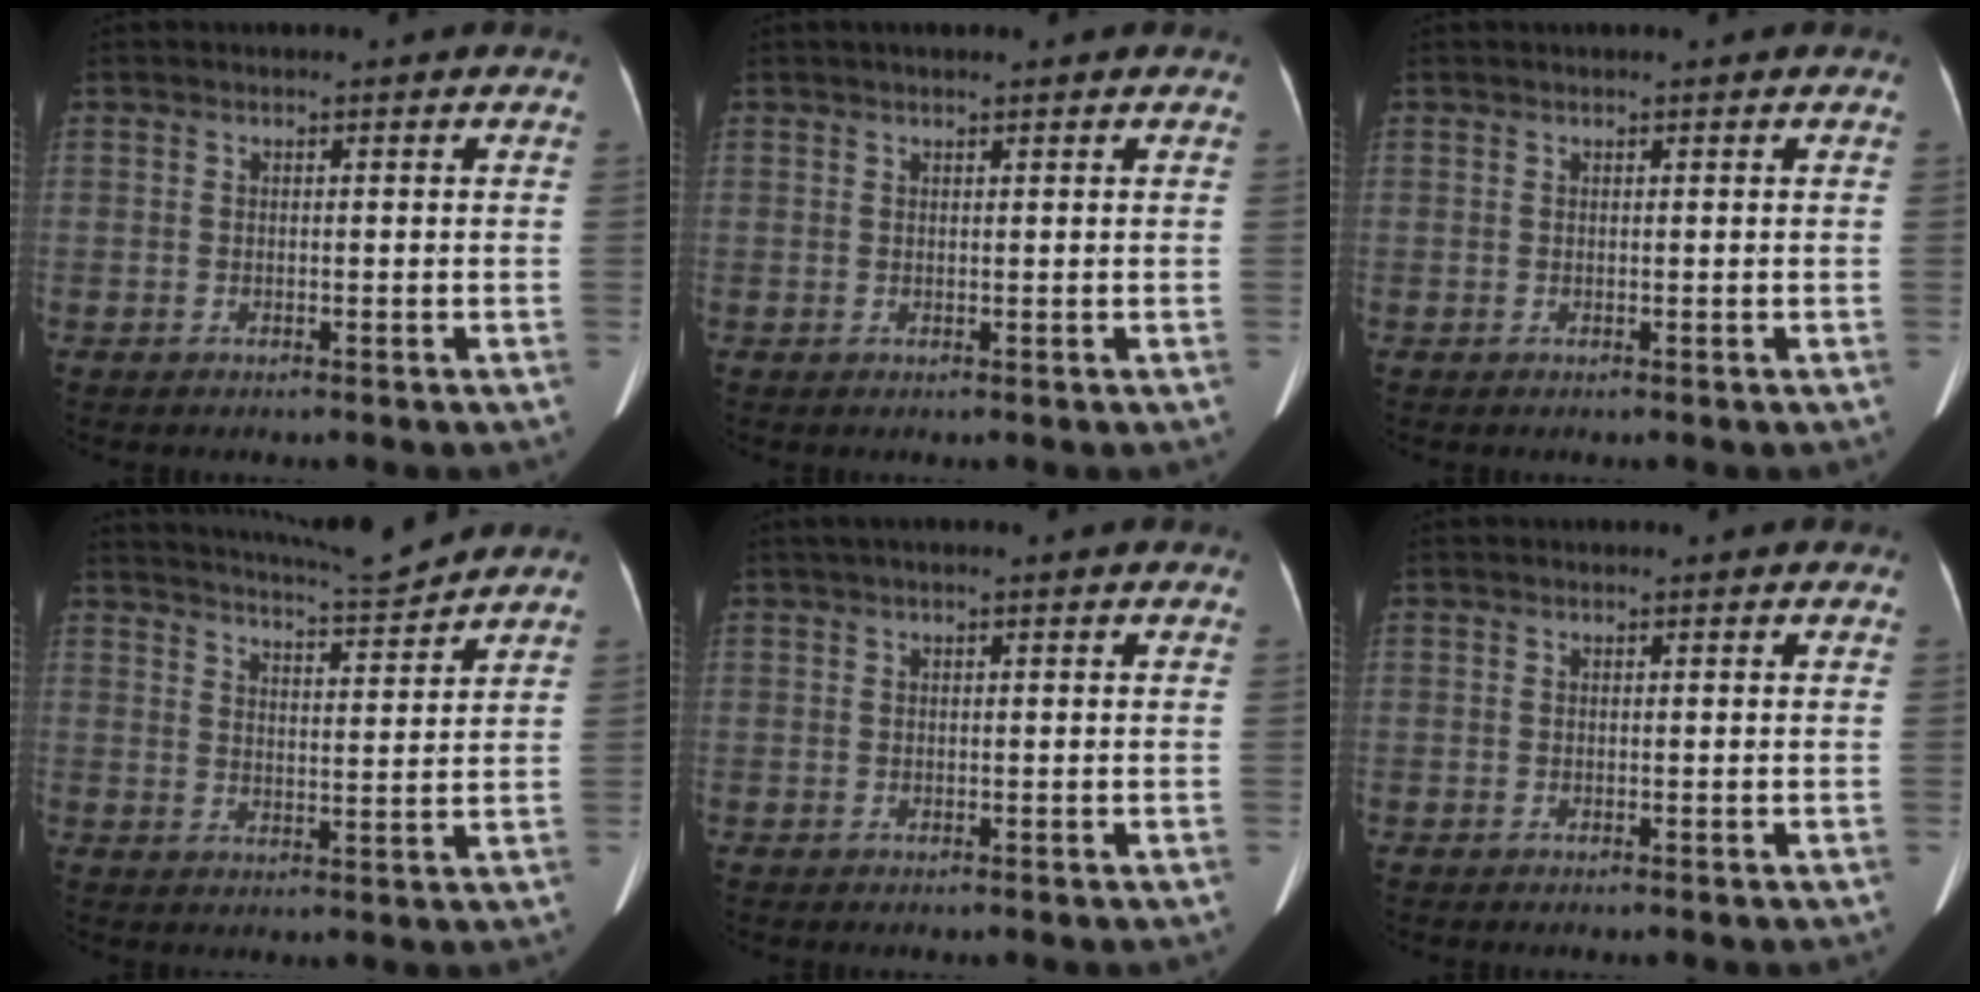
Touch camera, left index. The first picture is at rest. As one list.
[{"total": 2.1, "force": [1.7, 0.4, 1.2], "torque": [-0.015, 0.017, 0.024]}, {"total": 0.8, "force": [0.8, 0.0, 0.3], "torque": [-0.006, 0.014, 0.016]}, {"total": 10.2, "force": [9.9, -1.1, 2.4], "torque": [-0.047, -0.008, 0.151]}, {"total": 2.8, "force": [2.0, 0.1, 1.9], "torque": [-0.029, 0.032, 0.032]}, {"total": 0.0}]